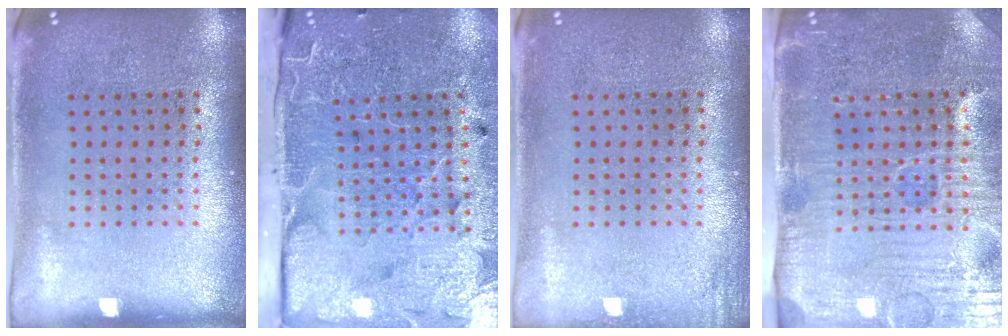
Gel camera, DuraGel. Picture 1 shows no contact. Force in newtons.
{"total": 3.9, "press": 3.6, "slide": 1.5}
{"total": 1.2, "press": 1.2, "slide": 0.3}
{"total": 5.1, "press": 4.5, "slide": 2.5}